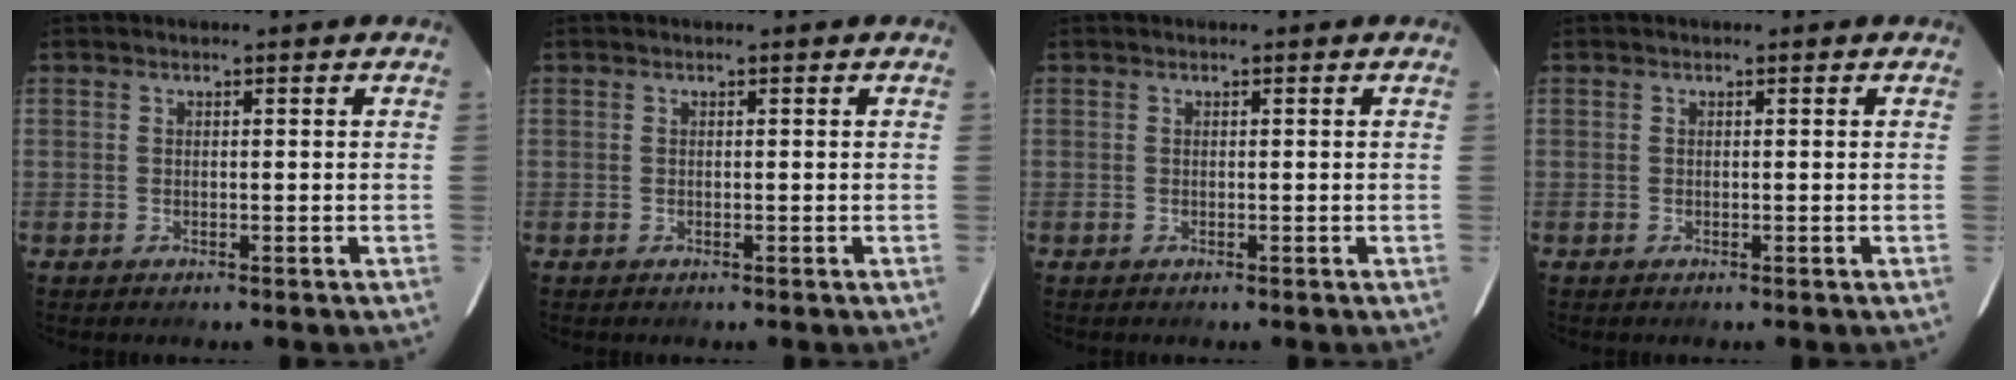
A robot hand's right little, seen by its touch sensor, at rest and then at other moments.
{"total": 0.0}
{"total": 0.0}
{"total": 0.0}